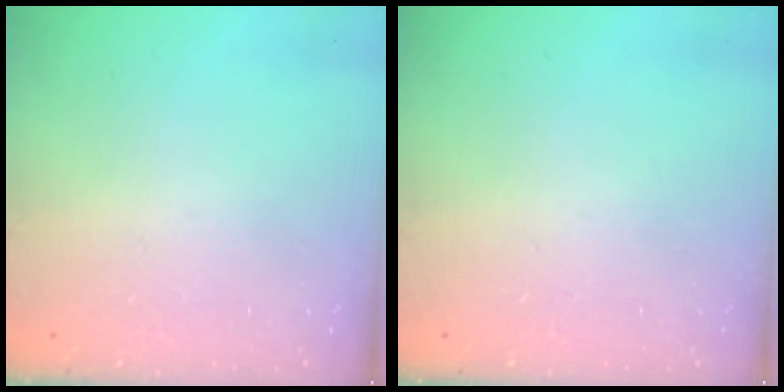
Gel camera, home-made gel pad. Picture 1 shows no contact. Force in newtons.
{"total": 0.0}